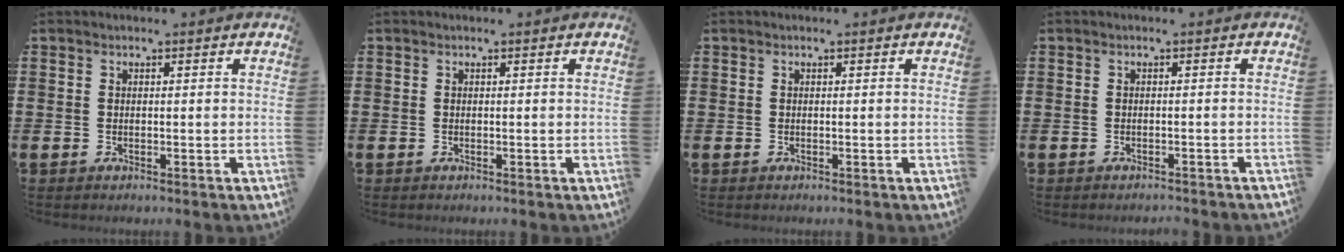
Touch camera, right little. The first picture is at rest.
{"total": 0.0}
{"total": 0.0}
{"total": 0.7, "force": [-0.7, -0.1, 0.1], "torque": [-0.001, -0.001, -0.014]}